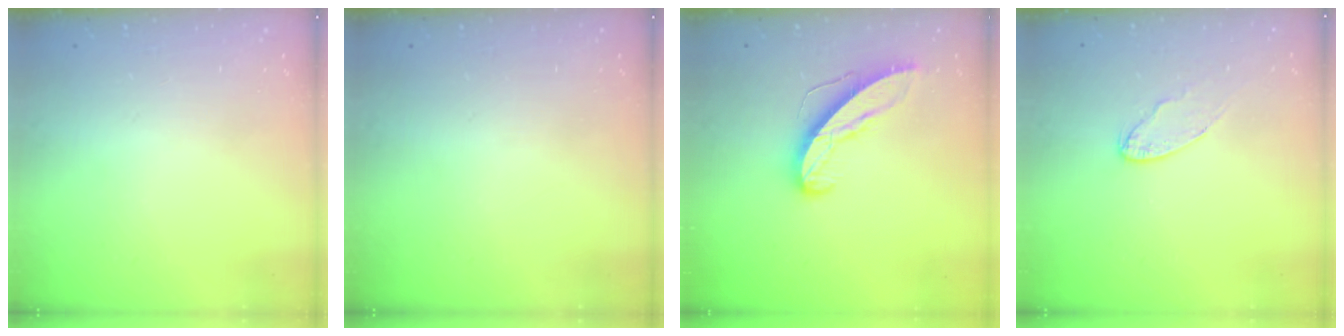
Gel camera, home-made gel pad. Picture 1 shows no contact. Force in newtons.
{"total": 0.0}
{"total": 9.9, "press": 9.8, "slide": 0.8}
{"total": 6.1, "press": 6.0, "slide": 0.6}